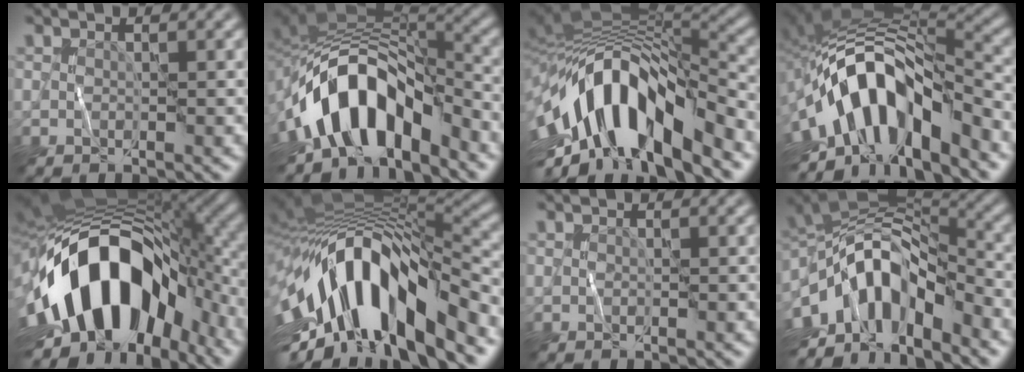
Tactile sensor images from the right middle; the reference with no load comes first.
{"total": 11.5, "force": [-5.6, 6.4, 7.8], "torque": [-0.118, 0.003, -0.097]}
{"total": 13.3, "force": [-5.0, 5.6, 11.0], "torque": [-0.181, 0.005, -0.083]}
{"total": 13.2, "force": [-4.4, 6.3, 10.7], "torque": [-0.165, 0.015, -0.087]}
{"total": 17.4, "force": [-3.7, 10.1, 13.7], "torque": [-0.238, 0.001, -0.064]}
{"total": 14.1, "force": [-4.5, 5.2, 12.3], "torque": [-0.214, 0.015, -0.073]}
{"total": 0.0}
{"total": 11.2, "force": [-4.7, 5.7, 8.4], "torque": [-0.133, 0.010, -0.089]}